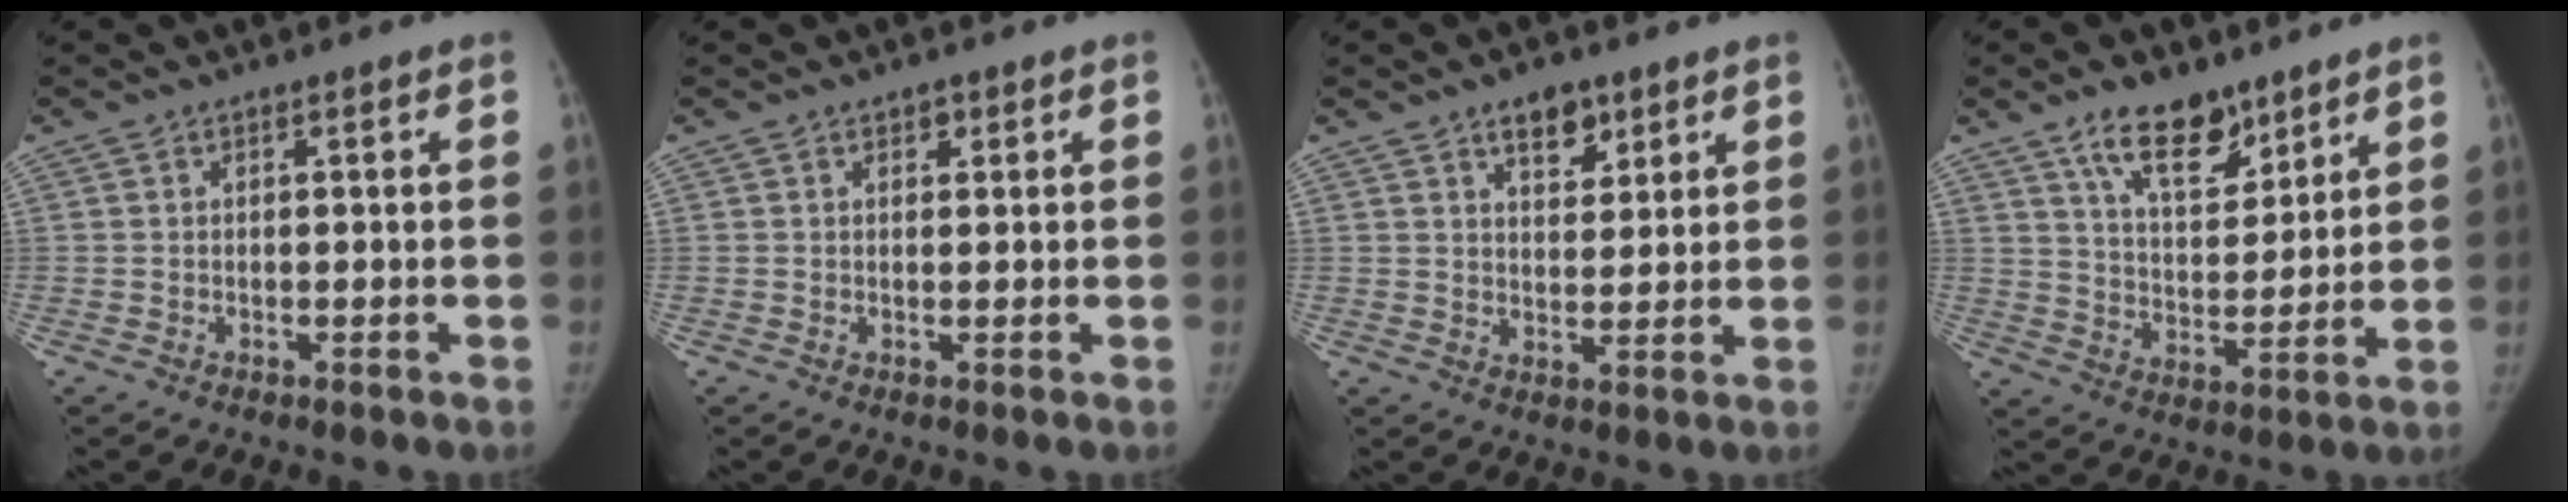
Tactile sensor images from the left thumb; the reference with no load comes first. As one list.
[{"total": 1.4, "force": [0.9, 0.8, 0.7], "torque": [-0.003, -0.003, 0.011]}, {"total": 6.5, "force": [4.1, 3.5, 3.6], "torque": [-0.027, -0.024, 0.064]}, {"total": 12.4, "force": [8.5, 5.9, 6.9], "torque": [-0.084, -0.056, 0.150]}]